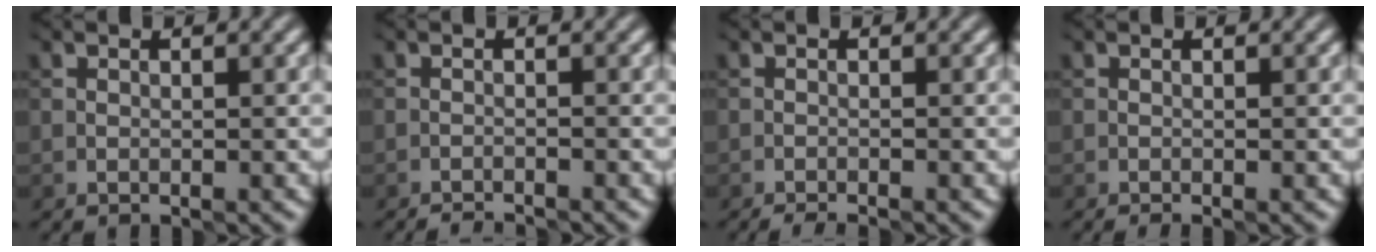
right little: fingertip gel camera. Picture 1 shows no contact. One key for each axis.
{"total": 1.9, "fx": -1.9, "fy": -0.2, "fz": 0.2, "tx": -0.001, "ty": -0.003, "tz": -0.037}
{"total": 1.7, "fx": -1.6, "fy": -0.2, "fz": 0.5, "tx": -0.014, "ty": -0.001, "tz": -0.032}
{"total": 0.6, "fx": -0.5, "fy": -0.2, "fz": 0.3, "tx": -0.009, "ty": 0.001, "tz": -0.012}